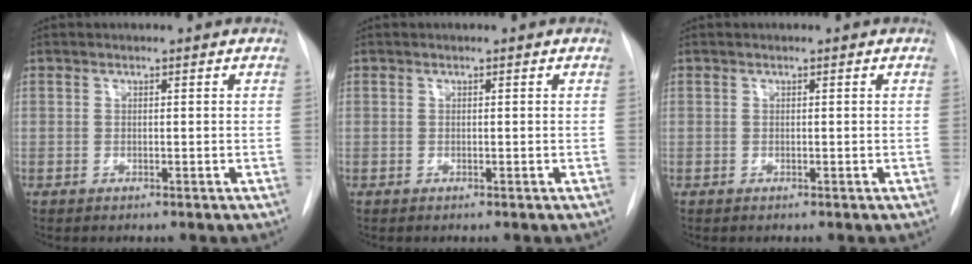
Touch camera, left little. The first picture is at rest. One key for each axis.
{"total": 0.0}
{"total": 0.0}